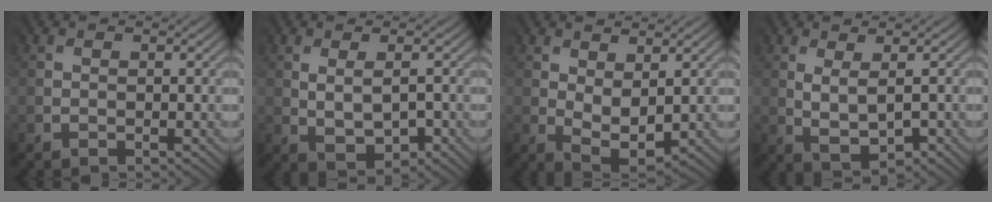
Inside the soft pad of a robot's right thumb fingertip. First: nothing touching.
{"total": 3.0, "force": [0.1, 1.6, 2.5], "torque": [-0.048, -0.006, 0.011]}
{"total": 4.7, "force": [0.9, 2.7, 3.7], "torque": [-0.083, -0.007, 0.023]}
{"total": 2.6, "force": [0.7, 0.9, 2.4], "torque": [-0.053, -0.006, 0.020]}